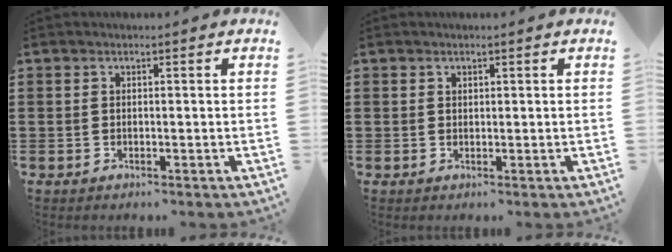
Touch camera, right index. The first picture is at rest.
{"total": 0.5, "force": [0.5, 0.2, 0.1], "torque": [-0.003, -0.001, 0.010]}